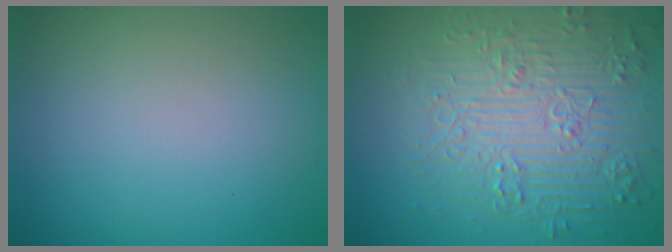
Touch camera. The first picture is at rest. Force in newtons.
{"total": 7.5, "press": 5.9, "slide": 4.6}